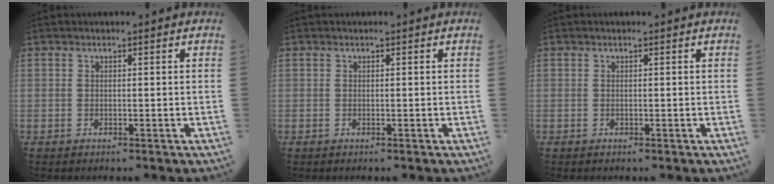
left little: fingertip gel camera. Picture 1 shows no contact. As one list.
[{"total": 0.0}, {"total": 0.0}]